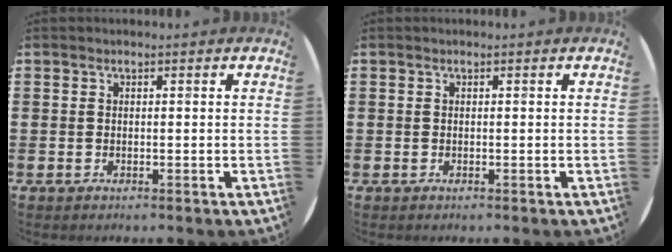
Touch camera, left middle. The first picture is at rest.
{"total": 0.0}